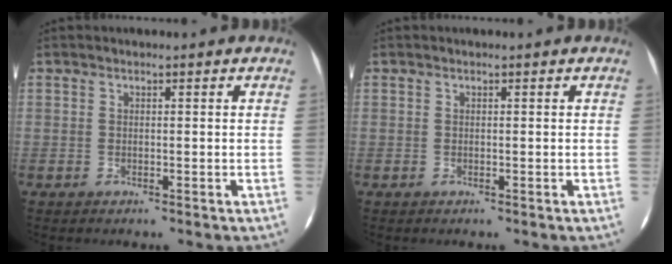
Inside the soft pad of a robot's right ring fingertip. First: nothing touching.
{"total": 0.0}